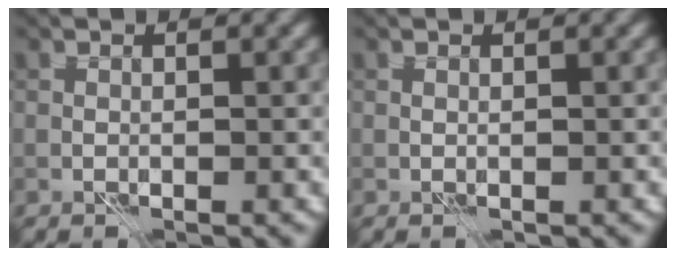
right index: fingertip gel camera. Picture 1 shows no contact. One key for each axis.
{"total": 0.0}